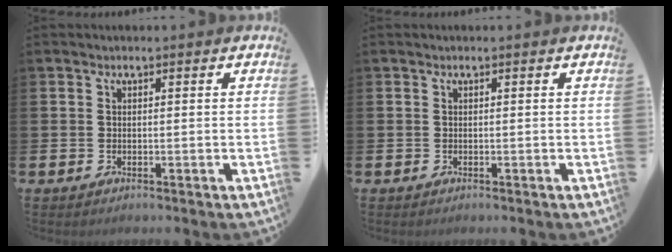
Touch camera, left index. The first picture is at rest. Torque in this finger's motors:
{"motor_torque": [0.00, 0.00, 0.00, -0.01]}